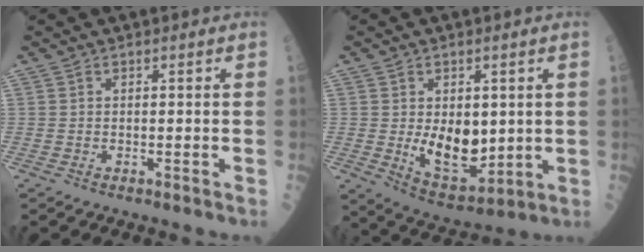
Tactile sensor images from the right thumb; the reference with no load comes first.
{"total": 10.9, "force": [0.2, 6.6, 8.7], "torque": [-0.098, -0.024, 0.024]}